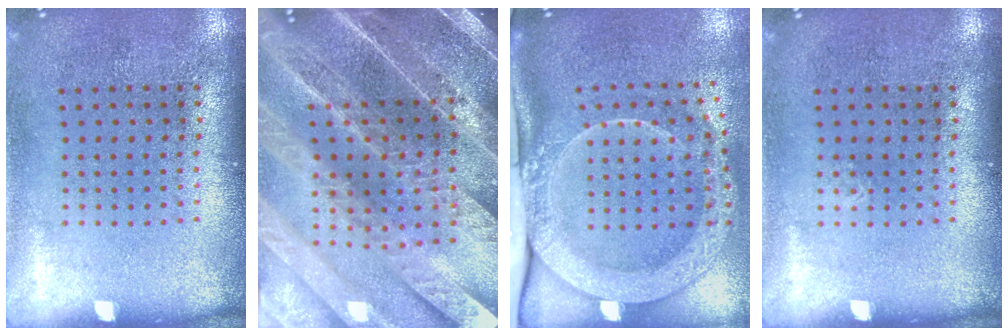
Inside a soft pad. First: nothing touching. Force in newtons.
{"total": 5.3, "press": 4.5, "slide": 2.7}
{"total": 3.0, "press": 2.1, "slide": 2.1}
{"total": 0.0}